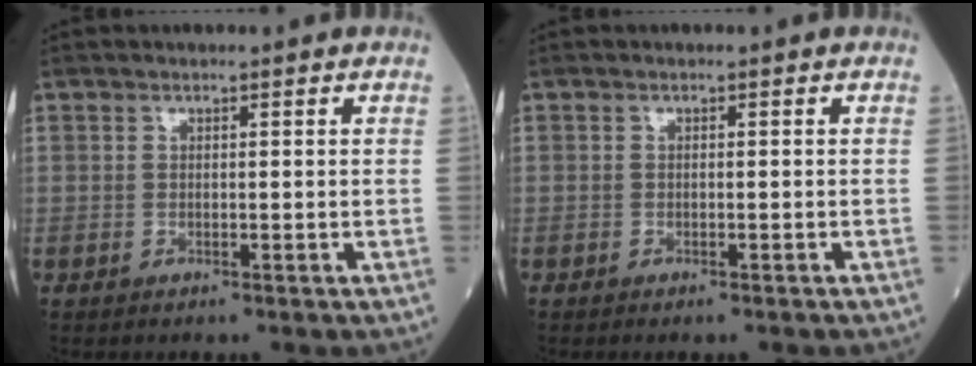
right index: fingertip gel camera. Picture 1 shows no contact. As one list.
[{"total": 0.9, "force": [-0.8, 0.1, 0.4], "torque": [-0.005, -0.001, -0.012]}]